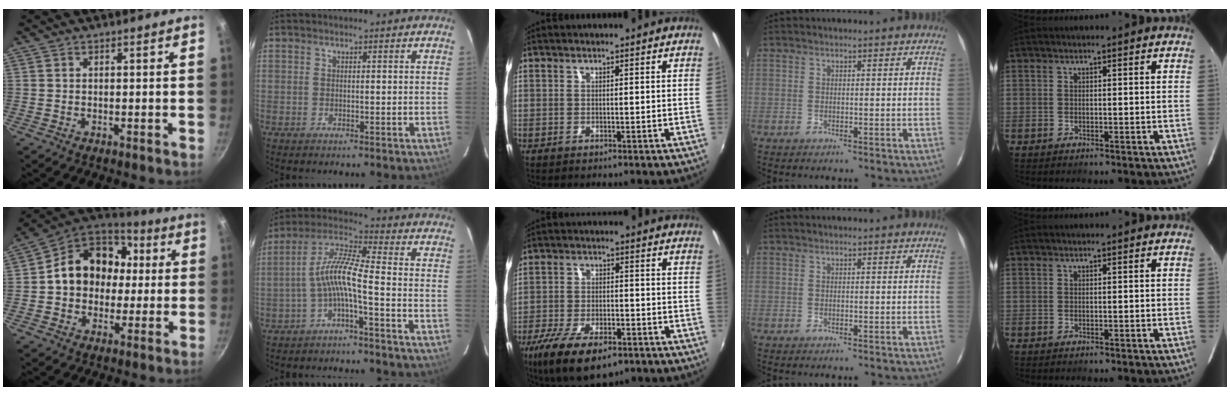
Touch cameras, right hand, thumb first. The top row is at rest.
{"thumb": {"total": 17.2, "force": [1.4, 14.3, 9.5], "torque": [-0.121, 0.039, 0.010]}, "index": {"total": 7.7, "force": [-3.0, 0.3, 7.1], "torque": [-0.167, 0.018, -0.058]}, "middle": {"total": 14.4, "force": [-9.1, 5.8, 9.5], "torque": [-0.201, -0.040, -0.156]}}